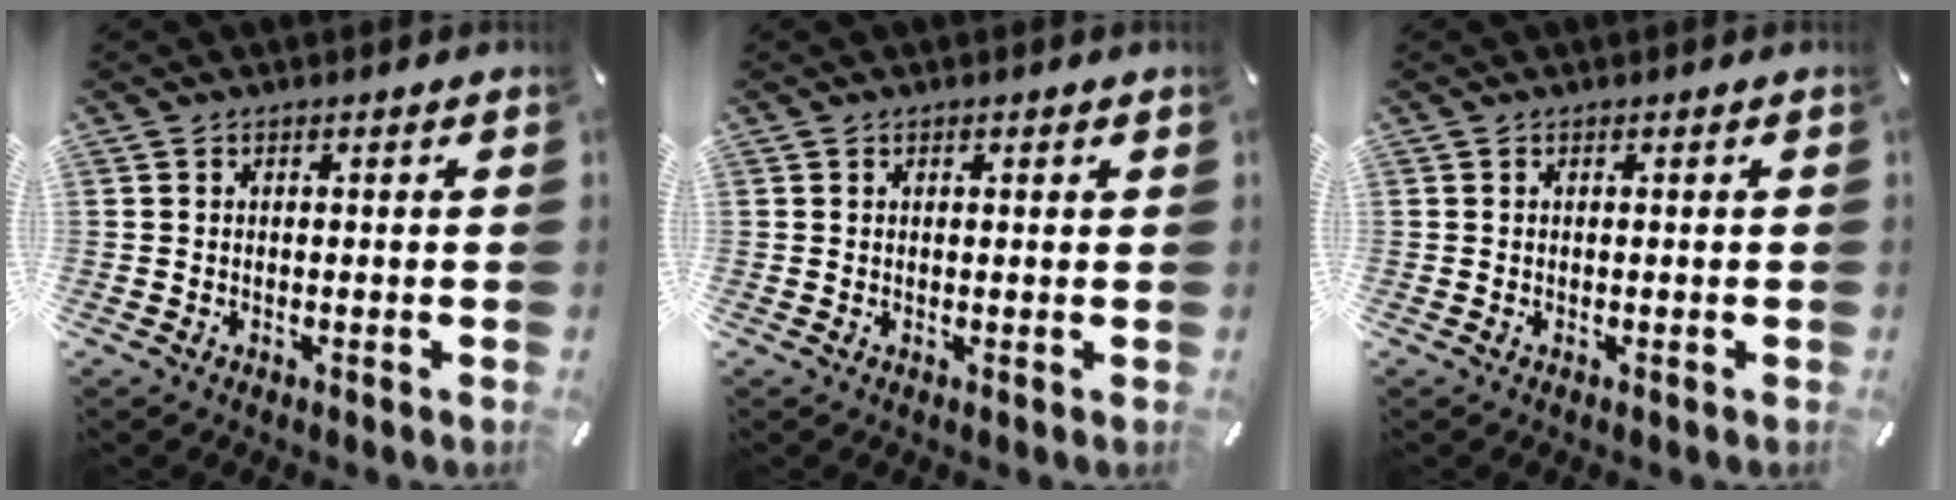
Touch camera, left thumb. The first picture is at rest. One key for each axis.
{"total": 0.6, "fx": 0.3, "fy": 0.4, "fz": 0.3, "tx": -0.005, "ty": 0.002, "tz": 0.006}
{"total": 0.0}